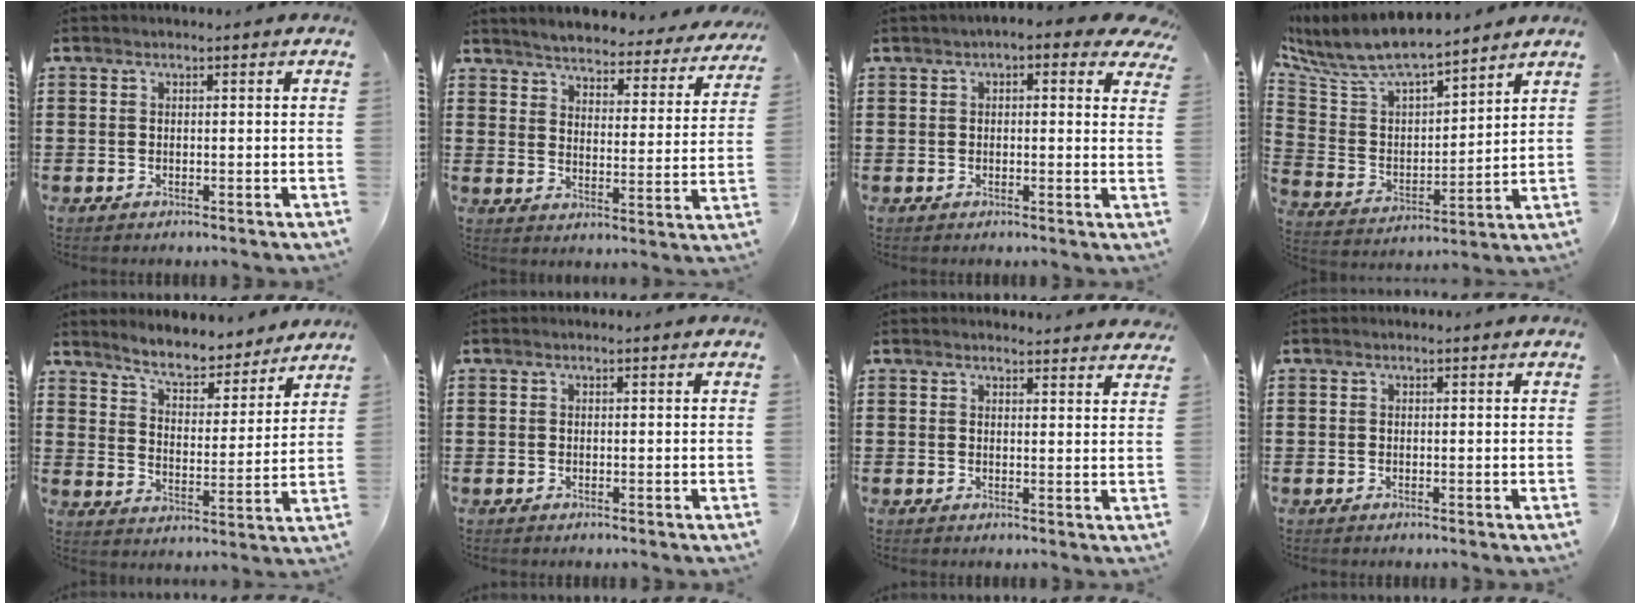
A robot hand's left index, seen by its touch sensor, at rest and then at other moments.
{"total": 4.2, "force": [4.2, -0.2, 0.4], "torque": [-0.033, -0.037, 0.066]}
{"total": 2.4, "force": [1.4, 0.8, 1.8], "torque": [-0.040, 0.005, 0.023]}
{"total": 8.4, "force": [7.7, 1.9, 2.9], "torque": [-0.095, -0.048, 0.133]}
{"total": 6.4, "force": [6.0, 0.8, 2.1], "torque": [-0.067, -0.038, 0.102]}
{"total": 0.0}
{"total": 2.2, "force": [2.2, 0.1, 0.2], "torque": [-0.001, -0.007, 0.041]}
{"total": 0.0}